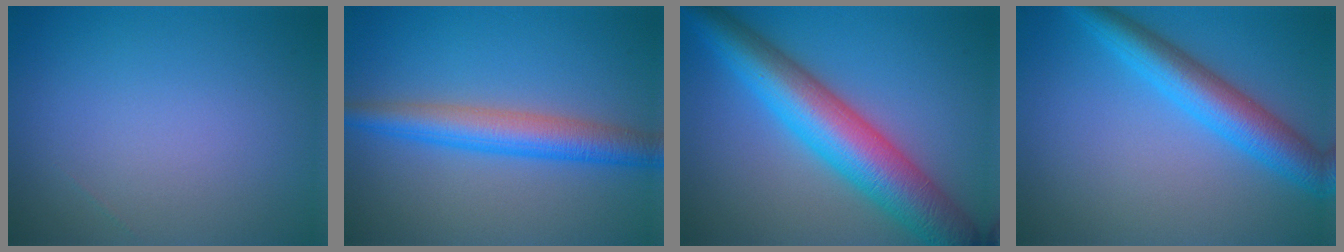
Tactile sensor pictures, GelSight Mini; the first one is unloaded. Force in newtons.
{"total": 4.9, "press": 4.9, "slide": 0.0}
{"total": 9.5, "press": 9.5, "slide": 0.2}
{"total": 5.5, "press": 5.5, "slide": 0.3}